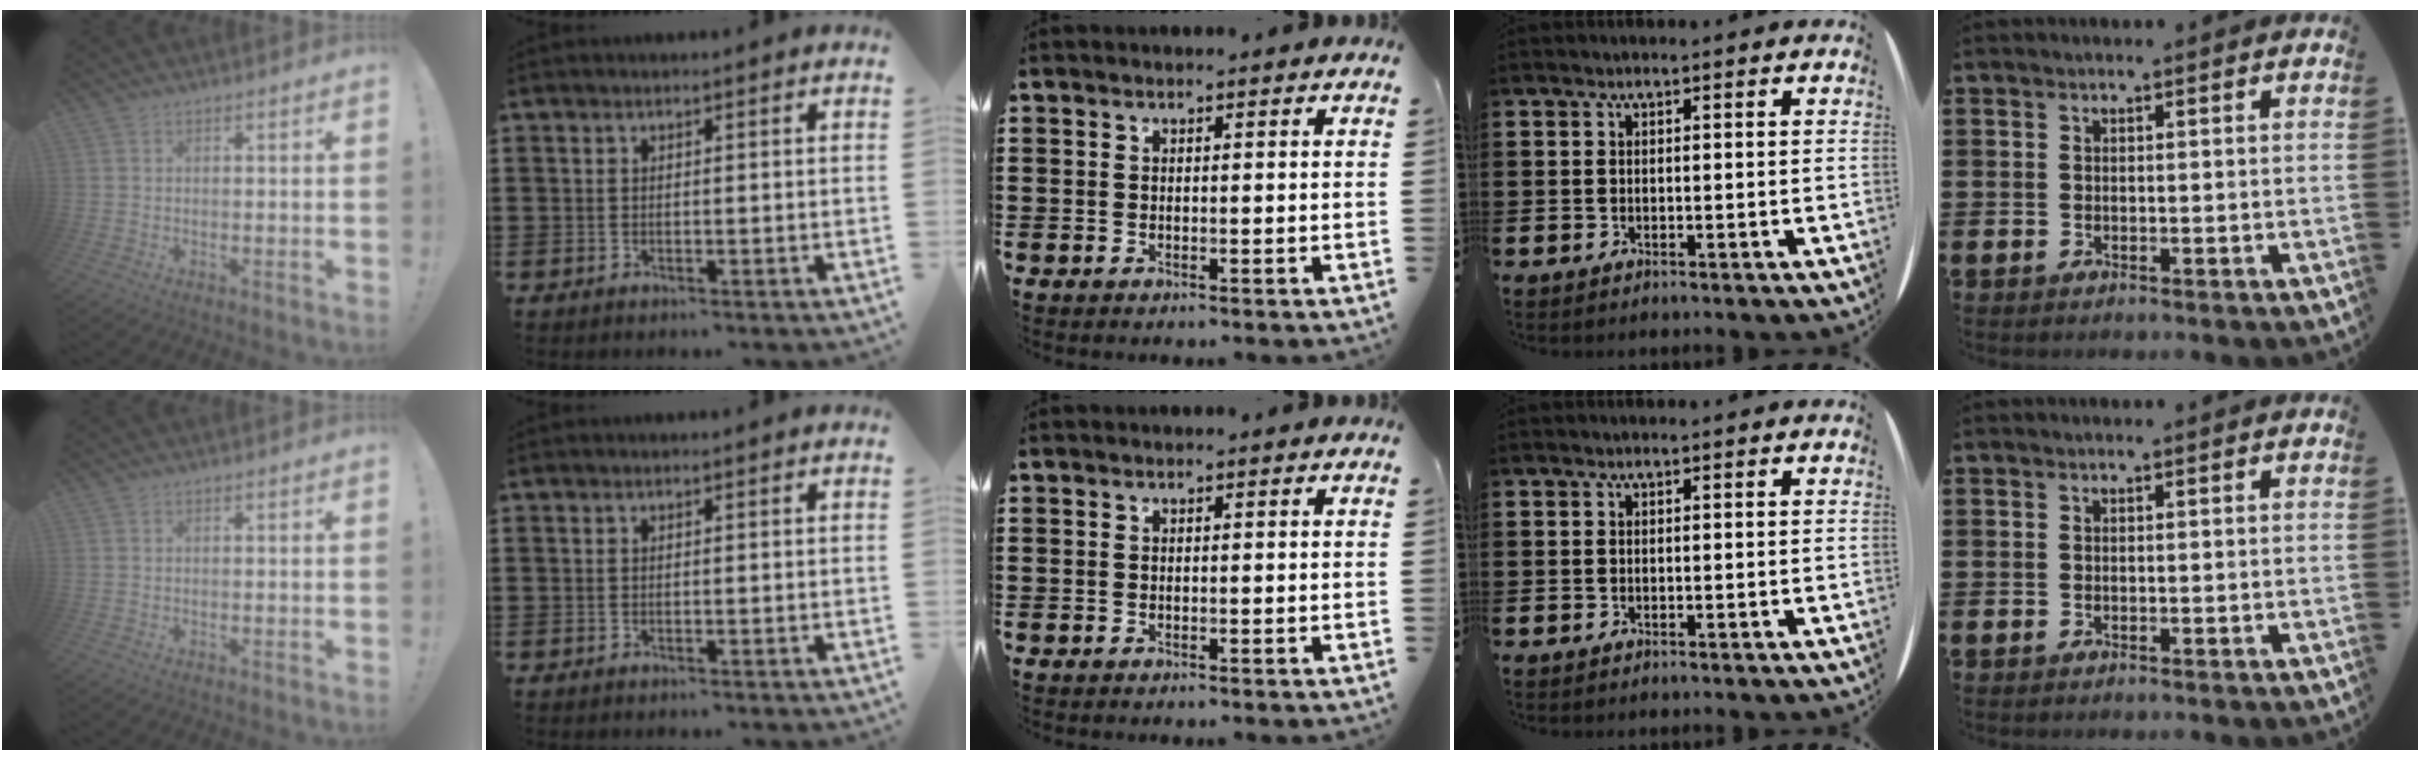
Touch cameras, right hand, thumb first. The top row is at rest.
{}